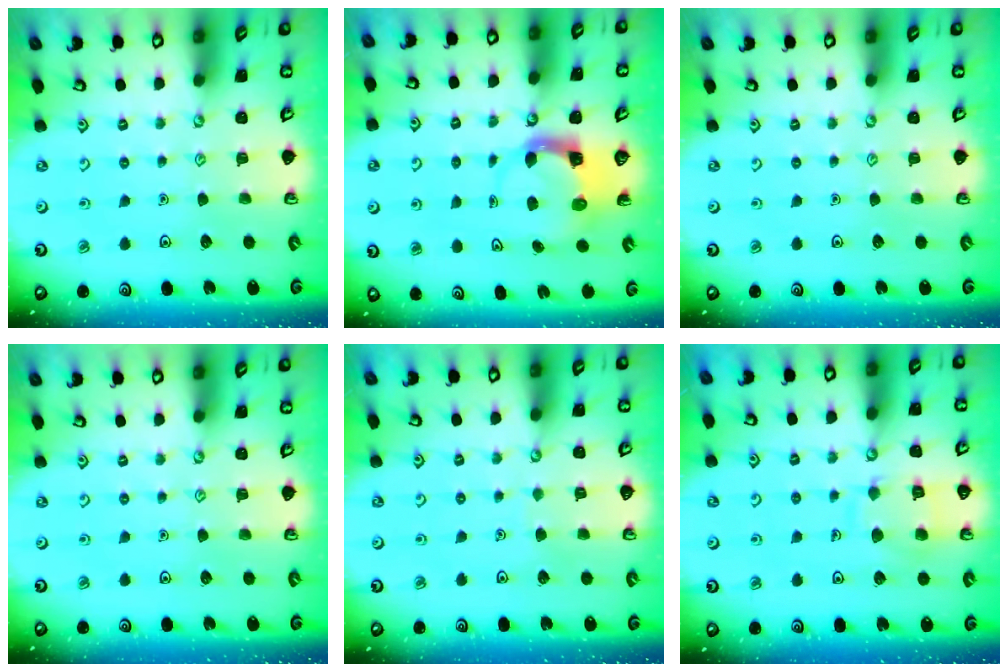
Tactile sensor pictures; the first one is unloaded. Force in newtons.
{"total": 3.6, "press": 3.6, "slide": 0.5}
{"total": 0.0}
{"total": 0.0}
{"total": 1.4, "press": 1.4, "slide": 0.1}
{"total": 9.5, "press": 9.5, "slide": 0.9}